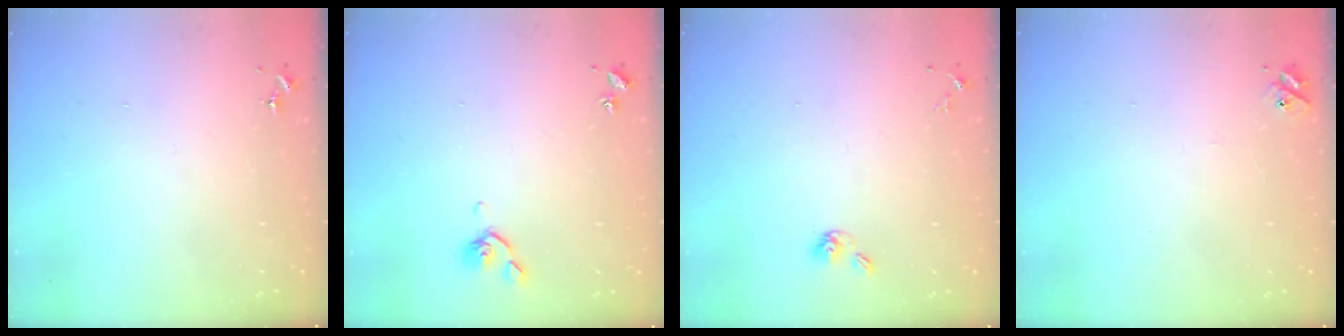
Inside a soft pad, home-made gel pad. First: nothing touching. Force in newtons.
{"total": 5.2, "press": 5.1, "slide": 0.7}
{"total": 5.5, "press": 5.0, "slide": 2.2}
{"total": 4.5, "press": 4.5, "slide": 0.6}